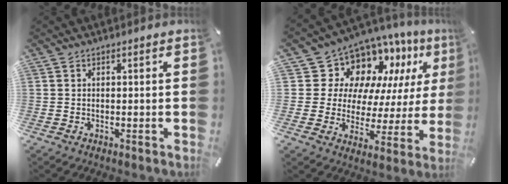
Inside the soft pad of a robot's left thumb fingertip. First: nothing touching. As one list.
[{"total": 12.8, "force": [8.5, 9.0, 3.3], "torque": [-0.069, -0.083, 0.154]}]